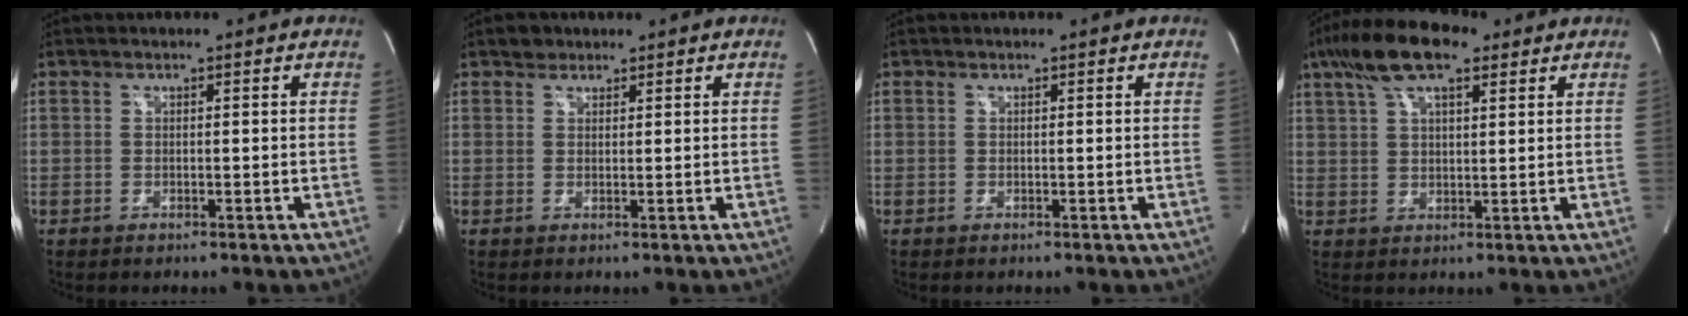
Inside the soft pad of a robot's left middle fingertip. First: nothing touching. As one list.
[{"total": 1.7, "force": [1.3, 1.1, 0.1], "torque": [0.000, 0.003, 0.018]}, {"total": 0.0}, {"total": 11.2, "force": [7.1, 3.6, 8.0], "torque": [-0.156, 0.032, 0.127]}]